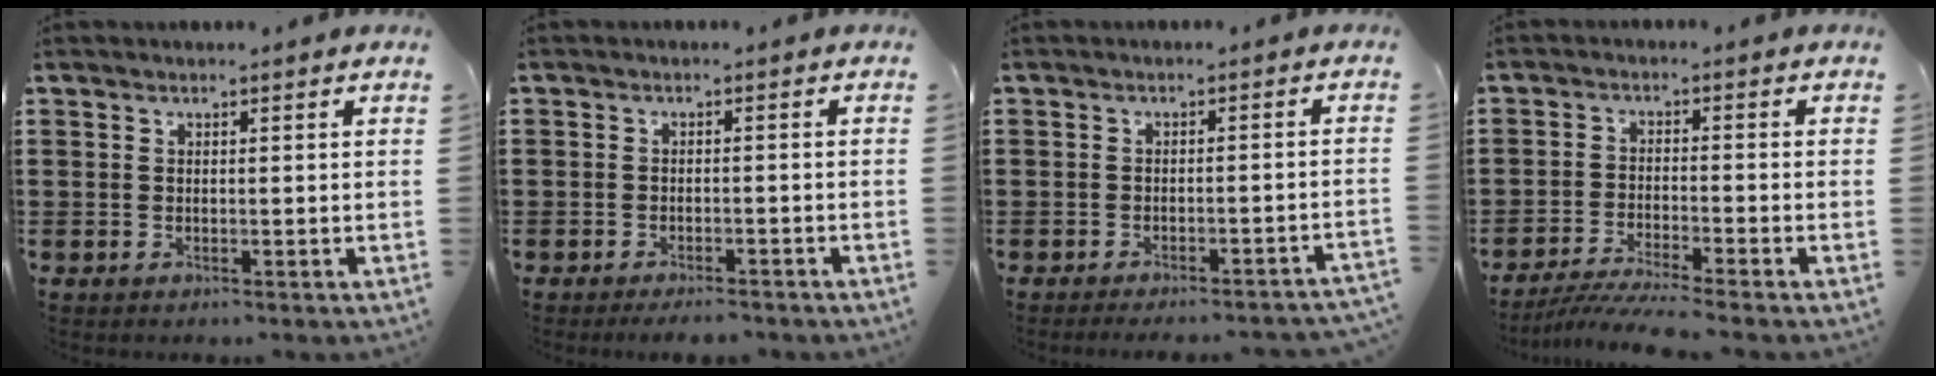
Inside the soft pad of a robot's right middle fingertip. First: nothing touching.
{"total": 2.0, "force": [-2.0, 0.2, 0.2], "torque": [-0.009, -0.001, -0.041]}
{"total": 2.1, "force": [-2.0, -0.3, 0.6], "torque": [-0.012, -0.002, -0.040]}
{"total": 4.0, "force": [-3.7, -0.5, 1.5], "torque": [-0.042, -0.017, -0.077]}